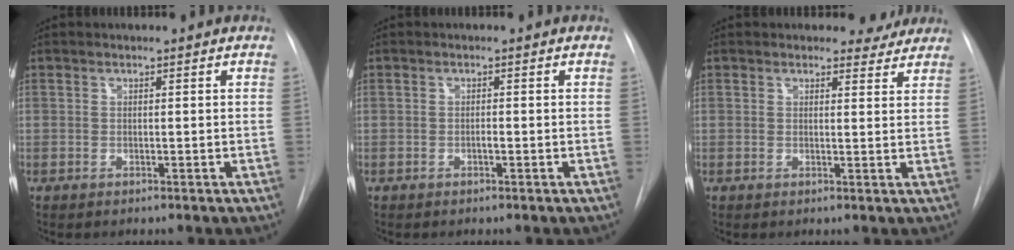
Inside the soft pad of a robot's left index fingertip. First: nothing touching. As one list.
[{"total": 0.5, "force": [-0.3, 0.1, 0.5], "torque": [-0.006, 0.001, -0.005]}, {"total": 3.4, "force": [3.1, 1.4, 0.0], "torque": [0.009, -0.012, 0.025]}]